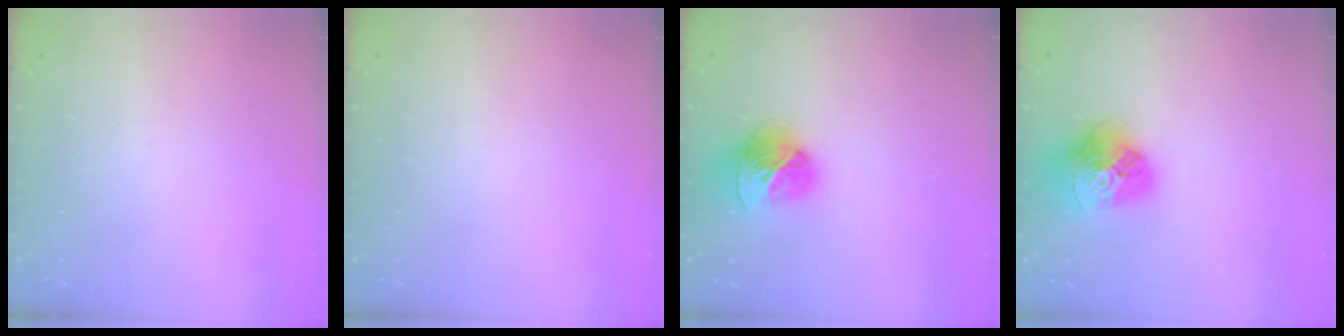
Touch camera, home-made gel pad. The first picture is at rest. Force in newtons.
{"total": 0.0}
{"total": 16.0, "press": 15.9, "slide": 1.7}
{"total": 17.8, "press": 17.8, "slide": 1.6}